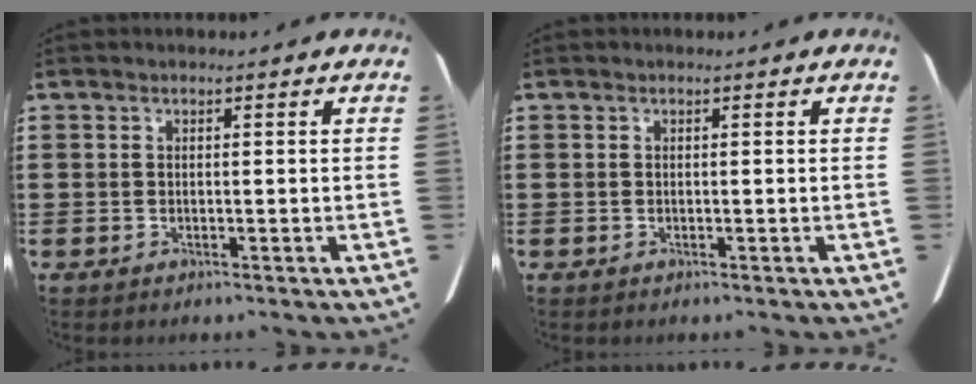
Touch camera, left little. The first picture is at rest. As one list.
[{"total": 0.0}]